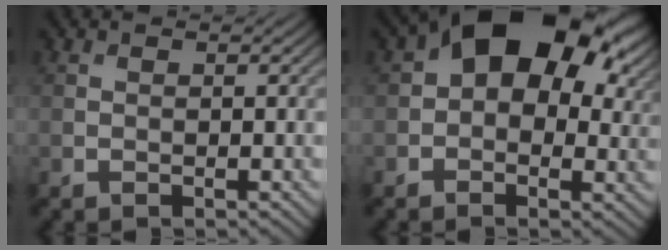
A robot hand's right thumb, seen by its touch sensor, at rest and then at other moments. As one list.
[{"total": 15.7, "force": [5.0, 9.6, 11.3], "torque": [-0.154, 0.016, 0.071]}]